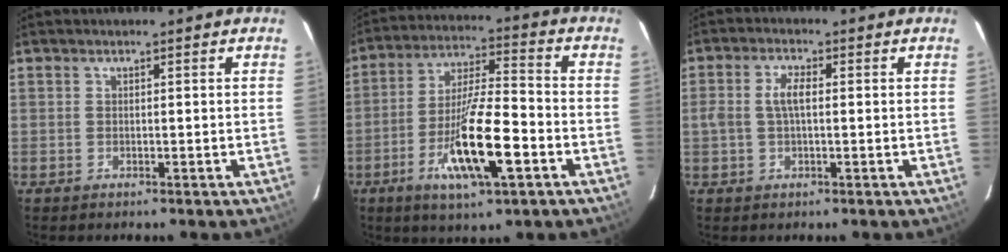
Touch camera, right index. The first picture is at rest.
{"total": 15.1, "force": [-6.0, 3.0, 13.5], "torque": [-0.264, -0.013, -0.109]}
{"total": 4.0, "force": [0.2, 1.7, 3.6], "torque": [-0.072, 0.007, 0.006]}